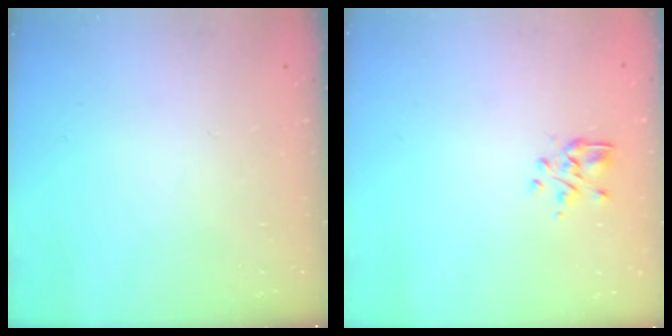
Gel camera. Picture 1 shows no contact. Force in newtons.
{"total": 2.9, "press": 2.7, "slide": 1.0}